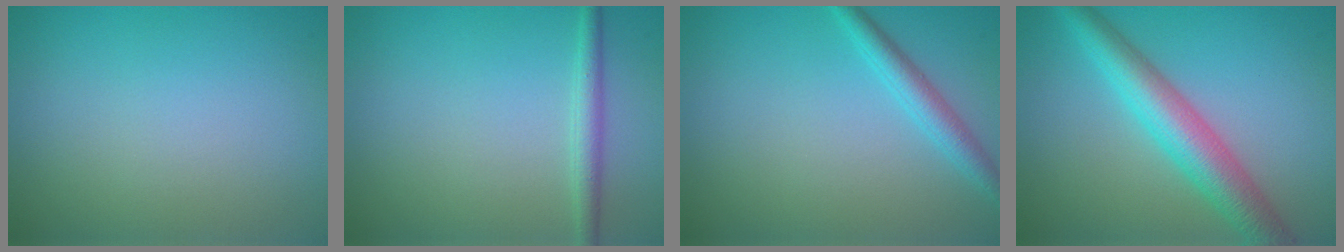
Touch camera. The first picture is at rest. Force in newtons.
{"total": 1.8, "press": 1.8, "slide": 0.1}
{"total": 2.4, "press": 2.4, "slide": 0.1}
{"total": 5.7, "press": 5.7, "slide": 0.2}